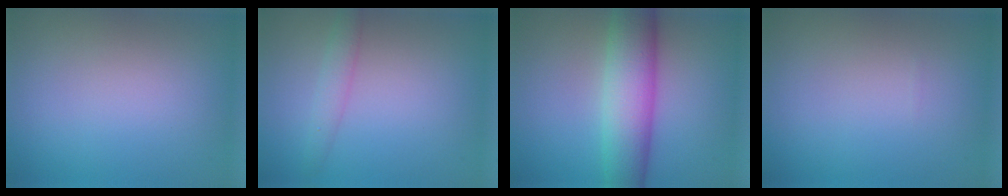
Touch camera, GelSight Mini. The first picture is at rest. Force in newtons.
{"total": 1.8, "press": 1.8, "slide": 0.1}
{"total": 7.5, "press": 7.5, "slide": 0.3}
{"total": 0.0}